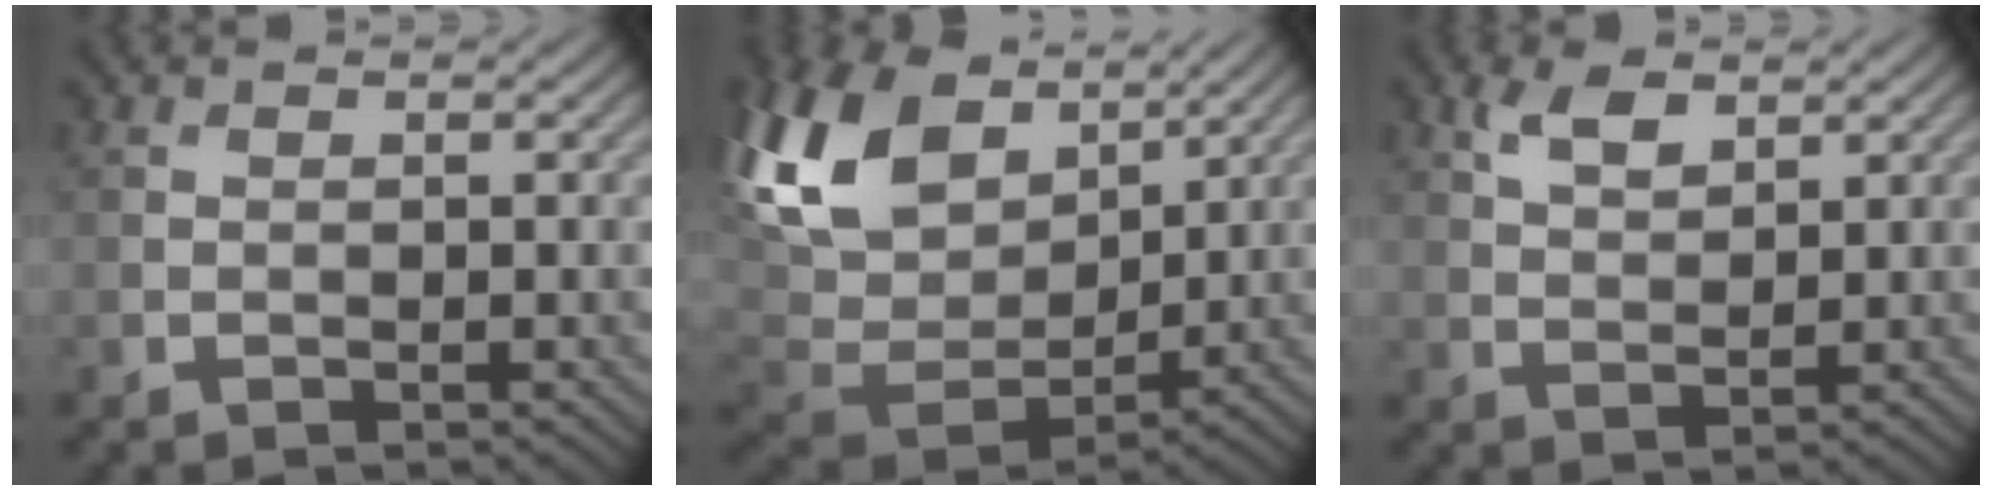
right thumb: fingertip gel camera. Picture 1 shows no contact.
{"total": 16.0, "force": [7.7, 10.0, 10.0], "torque": [-0.271, 0.039, 0.149]}
{"total": 3.6, "force": [2.2, 1.7, 2.2], "torque": [-0.051, 0.000, 0.045]}